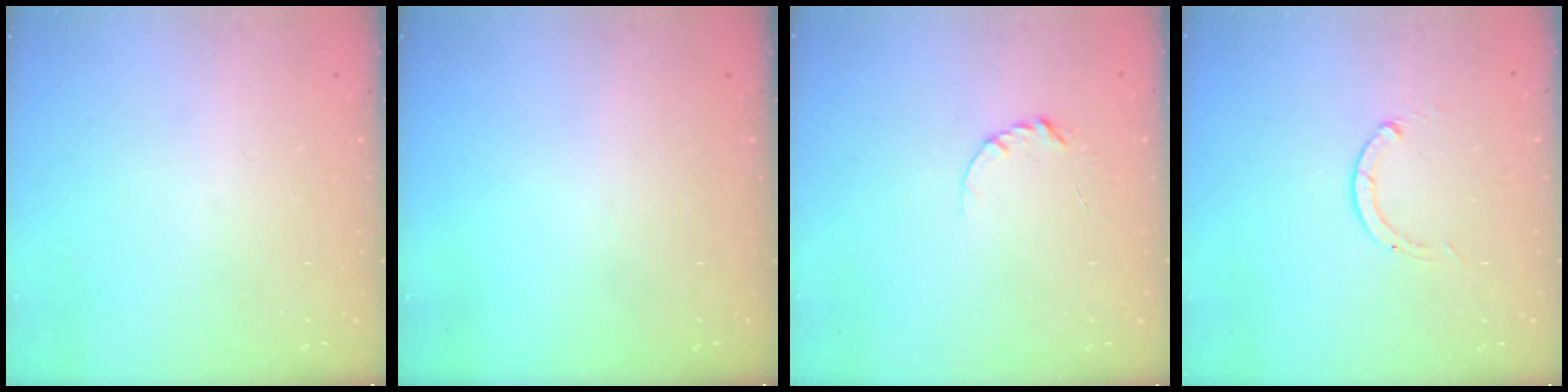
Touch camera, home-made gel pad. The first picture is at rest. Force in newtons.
{"total": 0.0}
{"total": 3.4, "press": 3.4, "slide": 0.4}
{"total": 0.0}